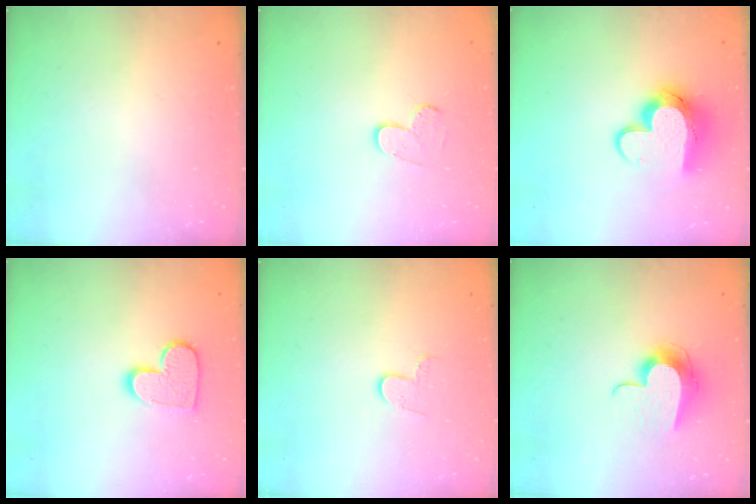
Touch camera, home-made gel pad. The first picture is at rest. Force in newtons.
{"total": 4.0, "press": 4.0, "slide": 0.2}
{"total": 12.2, "press": 12.2, "slide": 1.0}
{"total": 11.0, "press": 11.0, "slide": 0.7}
{"total": 4.6, "press": 4.6, "slide": 0.5}
{"total": 10.9, "press": 10.9, "slide": 0.7}